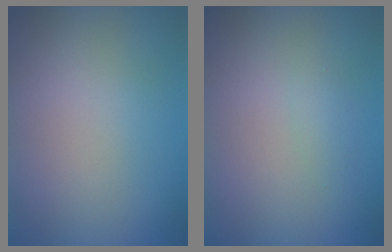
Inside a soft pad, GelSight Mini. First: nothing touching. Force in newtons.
{"total": 0.7, "press": 0.7, "slide": 0.0}